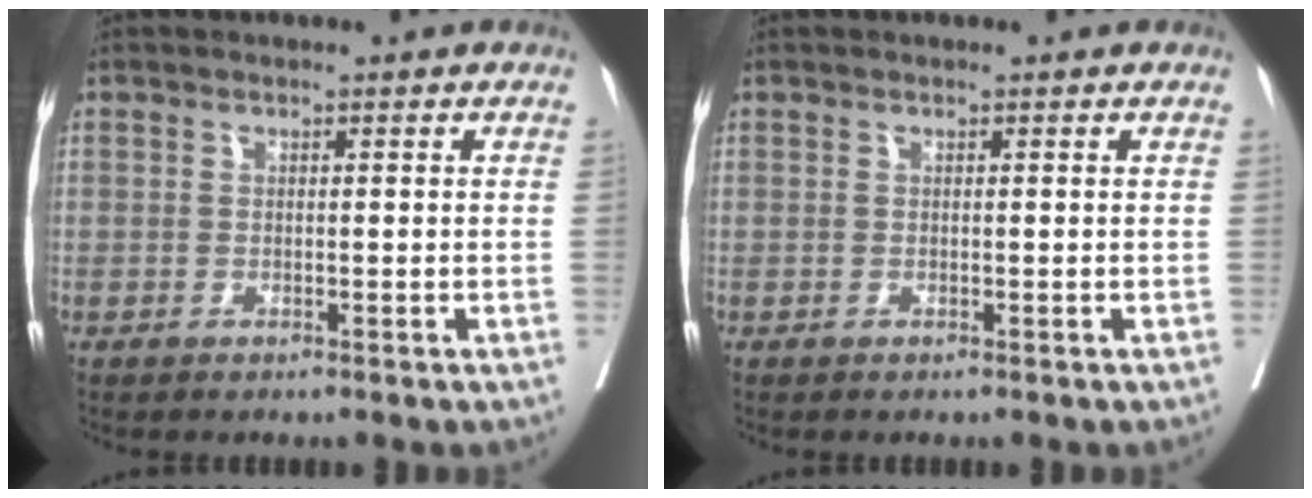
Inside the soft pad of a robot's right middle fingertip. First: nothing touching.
{"total": 0.0}